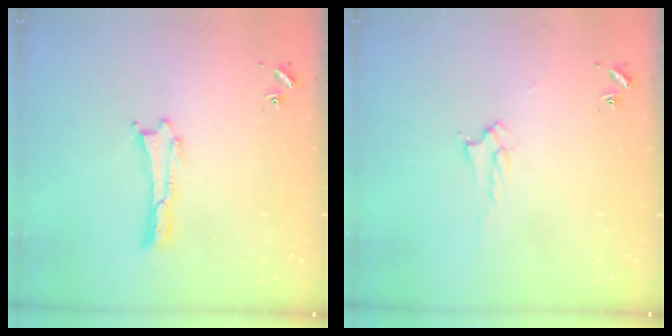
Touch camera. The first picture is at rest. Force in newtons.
{"total": 2.0, "press": 2.0, "slide": 0.2}